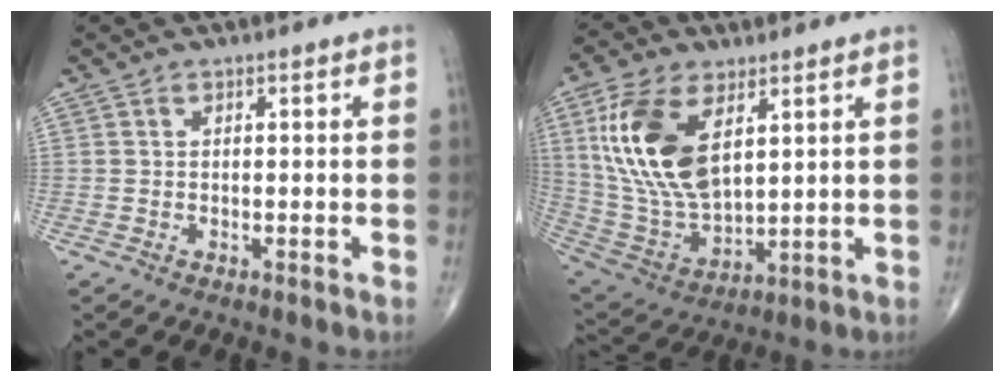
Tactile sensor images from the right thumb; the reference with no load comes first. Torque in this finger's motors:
{"motor_torque": [-0.76, 1.75, 1.80, 0.96, 0.52]}